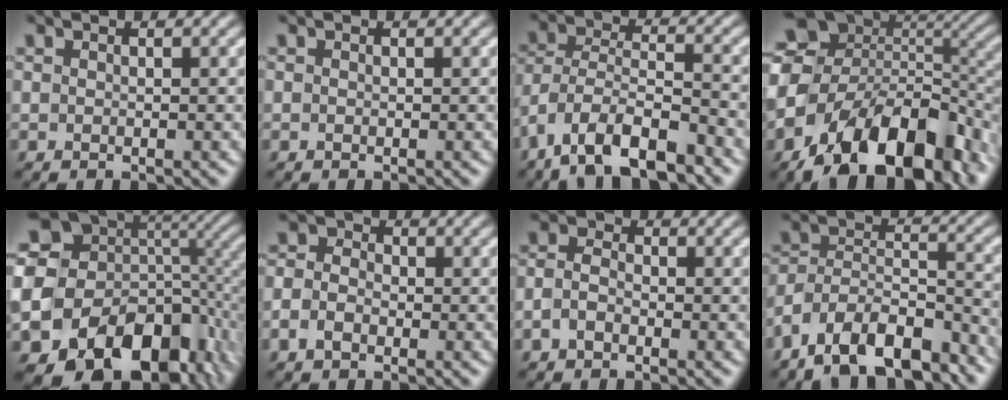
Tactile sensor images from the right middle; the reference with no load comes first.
{"total": 0.0}
{"total": 11.0, "force": [-8.0, 4.4, 6.1], "torque": [-0.120, -0.016, -0.144]}
{"total": 16.9, "force": [-7.3, 10.1, 11.3], "torque": [-0.198, -0.013, -0.105]}
{"total": 21.4, "force": [-8.0, 15.9, 11.9], "torque": [-0.191, -0.024, -0.114]}
{"total": 3.4, "force": [-0.6, 2.7, 1.8], "torque": [-0.024, 0.011, -0.025]}
{"total": 2.3, "force": [-0.8, 1.7, 1.4], "torque": [-0.032, 0.000, -0.021]}
{"total": 11.4, "force": [-9.1, 4.7, 4.8], "torque": [-0.081, 0.009, -0.152]}